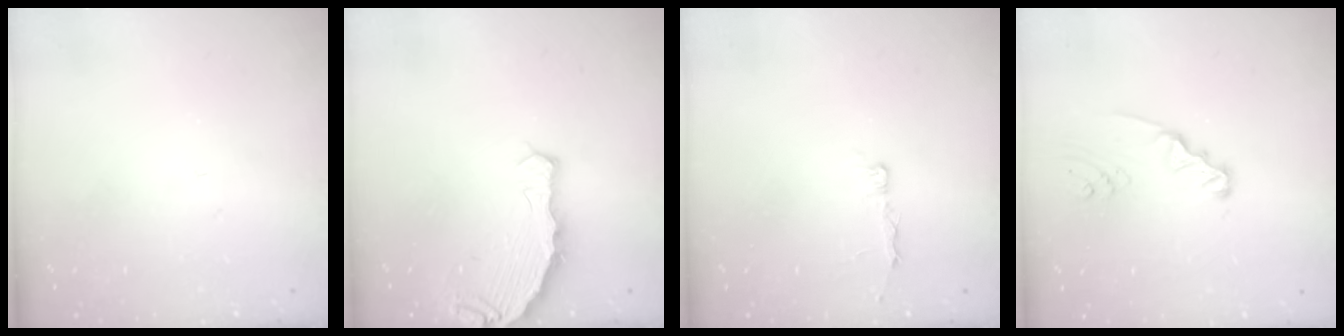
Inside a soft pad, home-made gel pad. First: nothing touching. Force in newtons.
{"total": 7.8, "press": 6.6, "slide": 4.2}
{"total": 3.3, "press": 3.3, "slide": 0.3}
{"total": 2.4, "press": 2.4, "slide": 0.3}